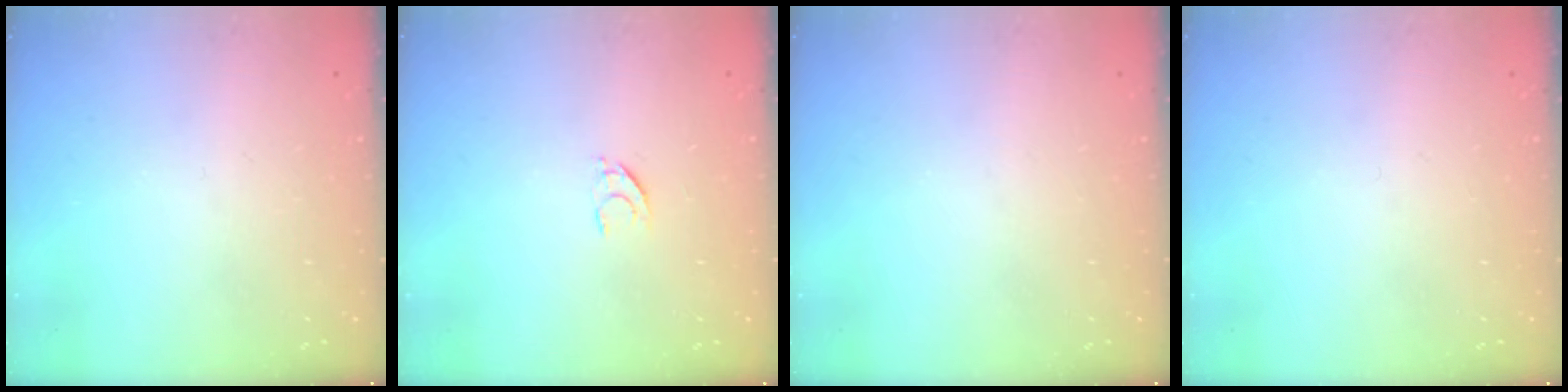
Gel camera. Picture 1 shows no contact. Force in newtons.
{"total": 4.9, "press": 4.8, "slide": 0.4}
{"total": 0.0}
{"total": 0.0}